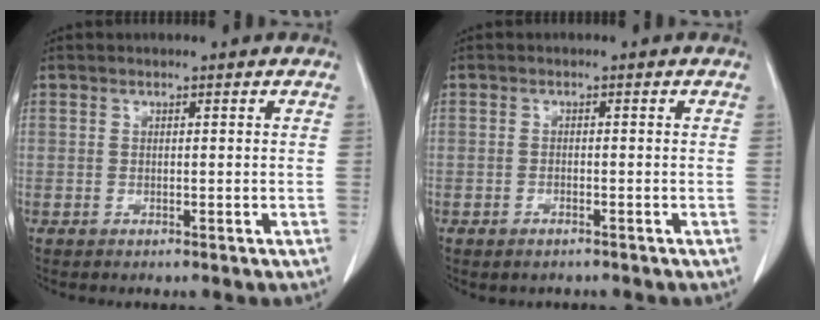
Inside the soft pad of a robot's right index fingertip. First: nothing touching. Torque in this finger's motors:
{"motor_torque": [0.00, -0.02, 0.00, 0.00]}